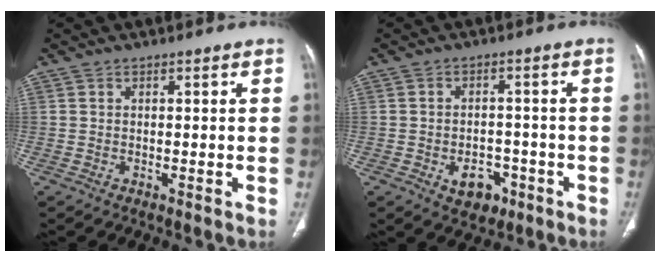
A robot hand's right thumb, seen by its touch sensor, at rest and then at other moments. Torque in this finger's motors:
{"motor_torque": [-0.17, 0.22, -0.09, 0.04, 0.07]}